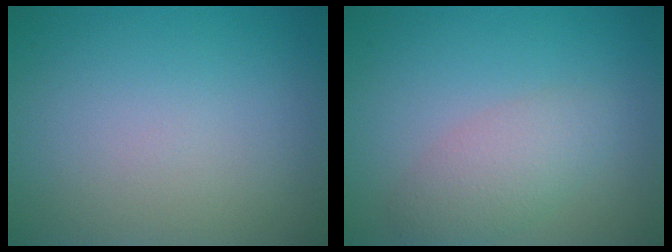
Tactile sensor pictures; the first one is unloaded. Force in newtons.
{"total": 3.0, "press": 3.0, "slide": 0.1}